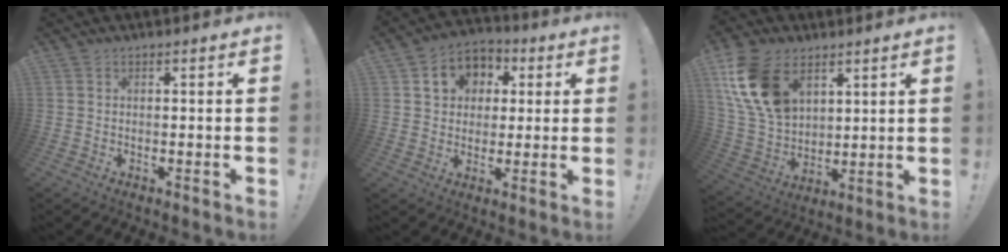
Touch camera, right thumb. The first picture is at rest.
{"total": 9.7, "force": [2.6, 8.6, 3.6], "torque": [-0.051, -0.002, 0.054]}
{"total": 18.3, "force": [8.4, 11.9, 11.1], "torque": [-0.217, -0.036, 0.161]}